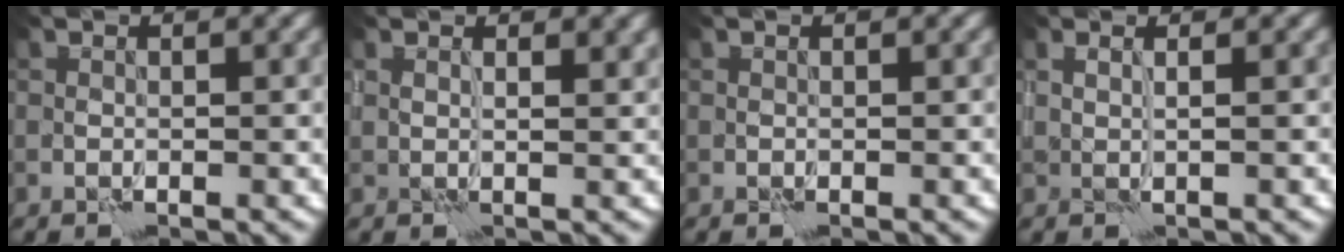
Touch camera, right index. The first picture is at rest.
{"total": 2.0, "force": [1.4, 0.6, 1.4], "torque": [-0.020, -0.005, 0.027]}
{"total": 0.0}
{"total": 1.1, "force": [0.8, 0.0, 0.7], "torque": [-0.013, -0.009, 0.016]}